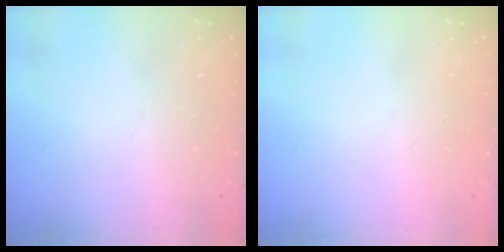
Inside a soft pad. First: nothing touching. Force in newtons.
{"total": 0.0}